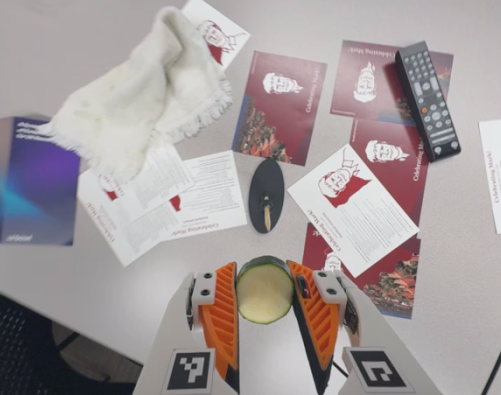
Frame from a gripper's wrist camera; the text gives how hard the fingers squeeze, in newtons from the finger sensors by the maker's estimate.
{"total": 12.4, "left": 12.5, "right": 12.2}